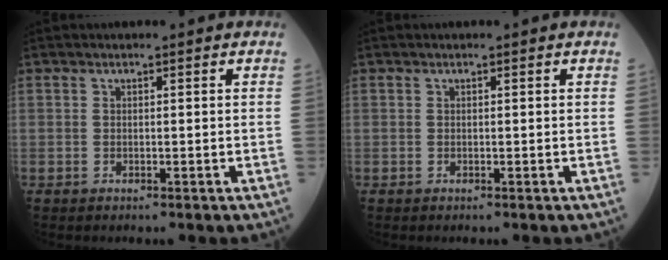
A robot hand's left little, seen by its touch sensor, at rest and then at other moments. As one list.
[{"total": 0.0}]